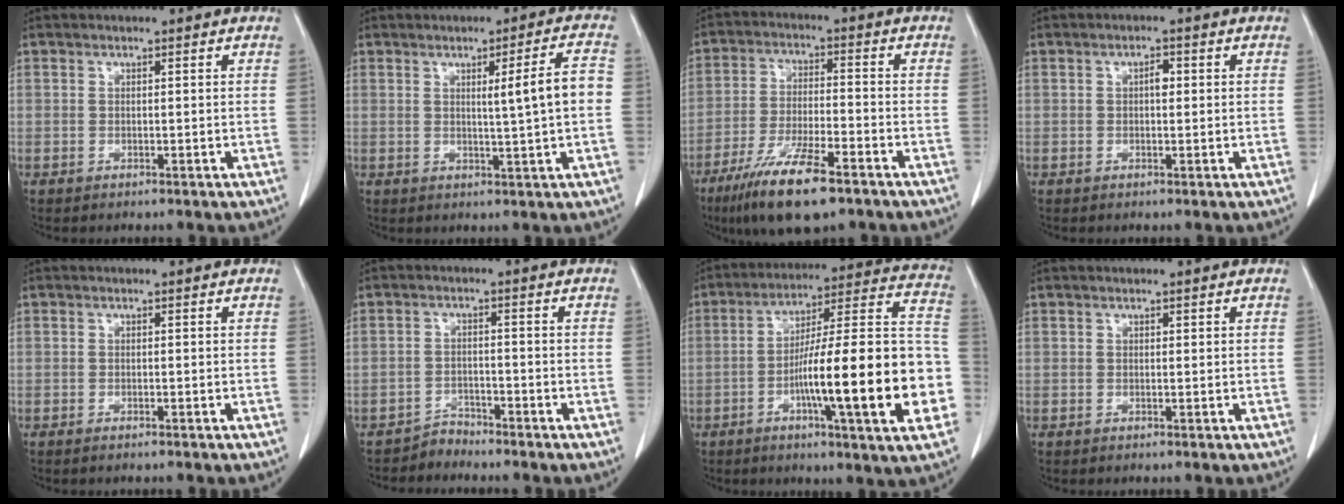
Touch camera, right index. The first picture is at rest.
{"total": 6.5, "force": [0.4, -0.5, 6.5], "torque": [-0.093, 0.003, 0.008]}
{"total": 12.4, "force": [-8.1, 2.1, 9.1], "torque": [-0.171, -0.025, -0.141]}
{"total": 1.6, "force": [0.2, 0.8, 1.4], "torque": [-0.021, 0.004, 0.002]}
{"total": 0.8, "force": [-0.7, 0.0, 0.5], "torque": [-0.011, -0.002, -0.010]}
{"total": 2.3, "force": [-2.1, 0.4, -0.8], "torque": [0.023, -0.005, -0.039]}
{"total": 24.0, "force": [-5.9, 2.0, 23.2], "torque": [-0.280, 0.016, -0.088]}
{"total": 0.0}